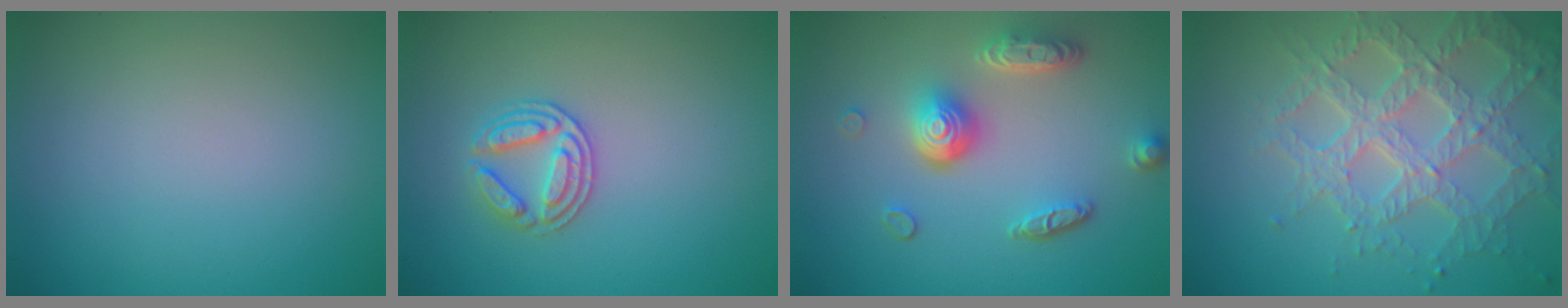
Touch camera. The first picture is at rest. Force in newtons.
{"total": 2.8, "press": 2.7, "slide": 0.6}
{"total": 5.1, "press": 3.7, "slide": 3.5}
{"total": 7.0, "press": 5.2, "slide": 4.7}